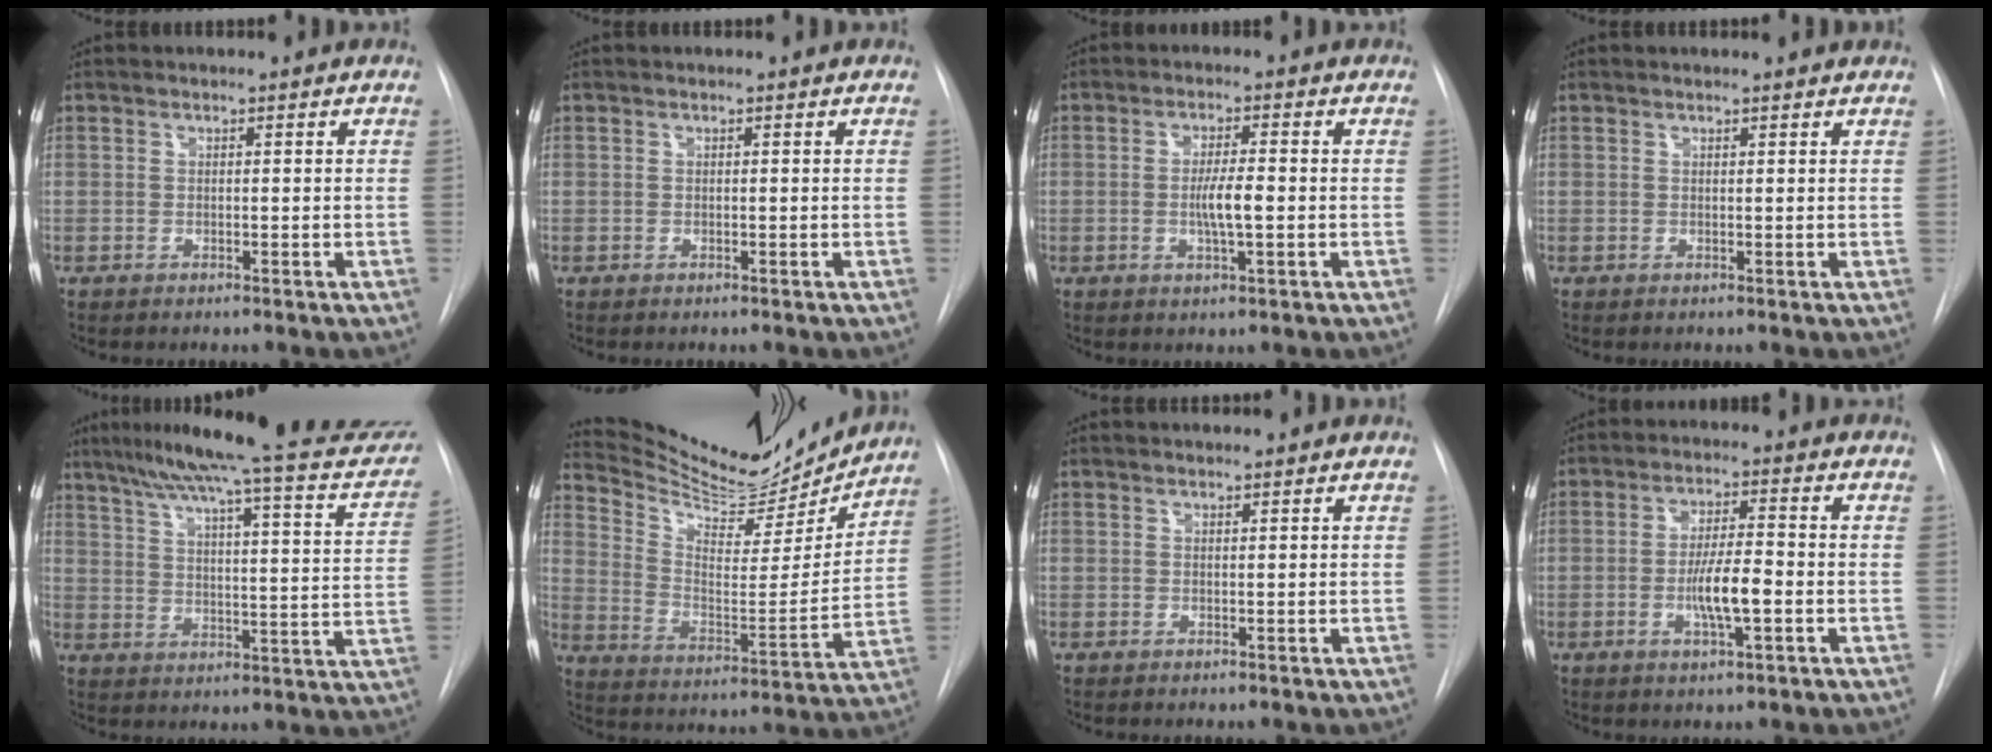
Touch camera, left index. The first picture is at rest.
{"total": 0.0}
{"total": 4.5, "force": [-0.6, 0.6, 4.4], "torque": [-0.082, -0.004, -0.010]}
{"total": 2.9, "force": [2.8, 0.3, 0.7], "torque": [-0.012, 0.013, 0.026]}
{"total": 26.3, "force": [22.7, 2.6, 12.9], "torque": [-0.192, -0.032, 0.282]}
{"total": 19.8, "force": [18.8, 4.1, 4.5], "torque": [-0.080, -0.037, 0.284]}
{"total": 0.6, "force": [0.6, -0.1, 0.0], "torque": [-0.007, 0.004, 0.013]}
{"total": 6.5, "force": [-1.6, 1.0, 6.2], "torque": [-0.118, -0.003, -0.029]}